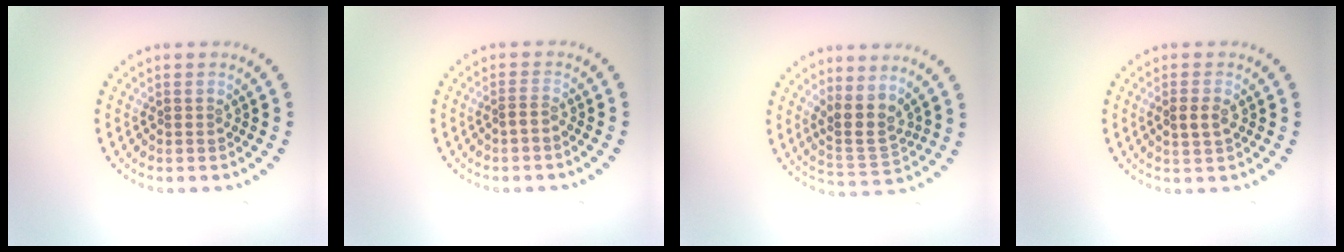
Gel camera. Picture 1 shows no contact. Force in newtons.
{"total": 0.7, "press": 0.3, "slide": 0.6}
{"total": 3.3, "press": 2.5, "slide": 2.1}
{"total": 1.9, "press": 1.8, "slide": 0.3}